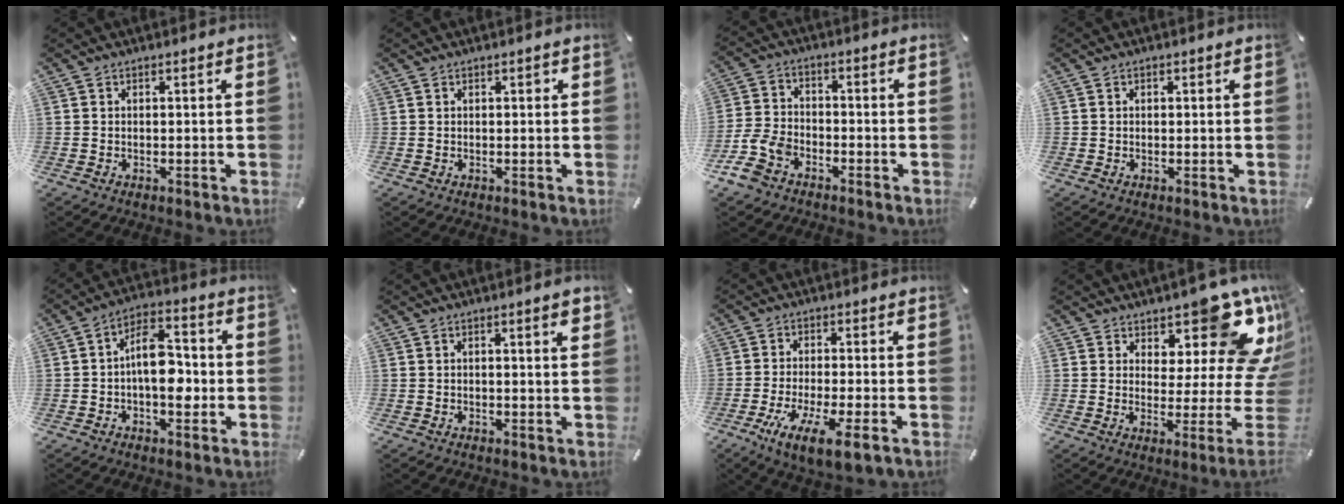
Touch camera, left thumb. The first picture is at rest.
{"total": 0.7, "force": [0.3, 0.4, 0.6], "torque": [-0.011, 0.003, 0.004]}
{"total": 8.3, "force": [-5.1, 5.5, 3.6], "torque": [-0.081, 0.026, -0.098]}
{"total": 0.5, "force": [0.2, 0.5, 0.2], "torque": [-0.003, 0.003, 0.002]}
{"total": 11.3, "force": [-1.8, 6.5, 9.1], "torque": [-0.140, 0.011, -0.028]}
{"total": 2.3, "force": [0.7, 0.3, 2.2], "torque": [-0.035, 0.001, 0.008]}
{"total": 9.8, "force": [-4.7, 2.1, 8.3], "torque": [-0.164, 0.002, -0.083]}
{"total": 14.6, "force": [9.4, 5.1, 10.0], "torque": [-0.105, -0.095, 0.157]}